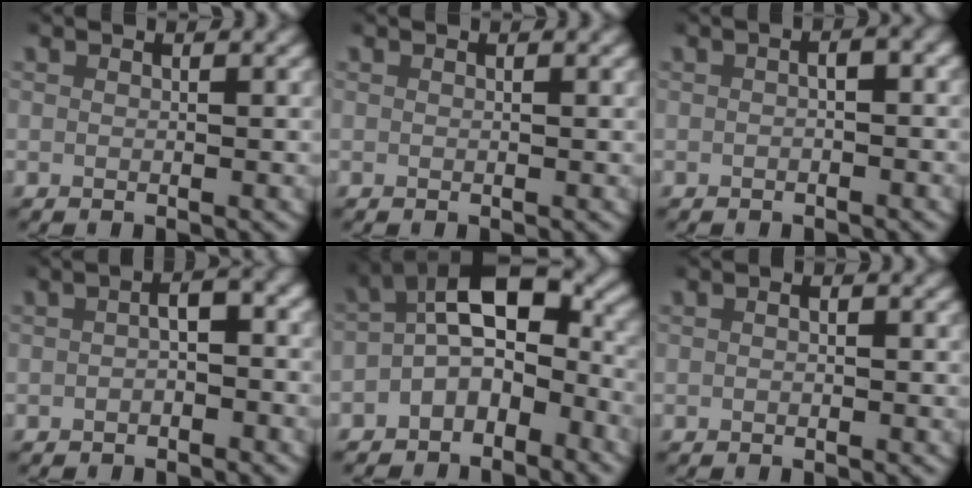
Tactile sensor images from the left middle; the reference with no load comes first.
{"total": 0.0}
{"total": 1.3, "force": [-0.3, 0.6, 1.2], "torque": [-0.014, 0.003, -0.005]}
{"total": 2.5, "force": [-0.7, 1.2, 2.0], "torque": [-0.022, 0.002, -0.013]}
{"total": 7.5, "force": [-0.7, 5.0, 5.5], "torque": [-0.077, -0.001, -0.024]}
{"total": 0.7, "force": [-0.2, 0.4, 0.5], "torque": [-0.008, 0.002, -0.006]}